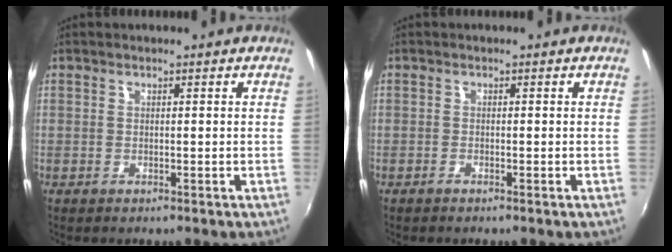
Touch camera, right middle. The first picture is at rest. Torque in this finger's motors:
{"motor_torque": [0.29, -0.13, 0.03, 0.00]}